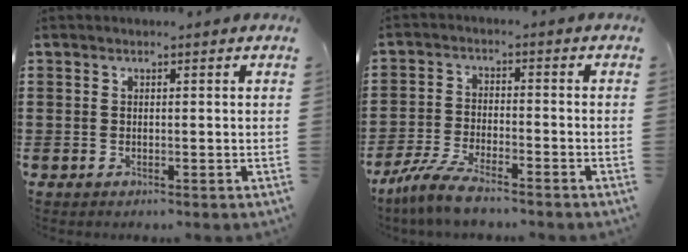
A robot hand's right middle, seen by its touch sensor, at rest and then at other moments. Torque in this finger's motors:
{"motor_torque": [0.88, -0.18, 0.29, 0.12]}